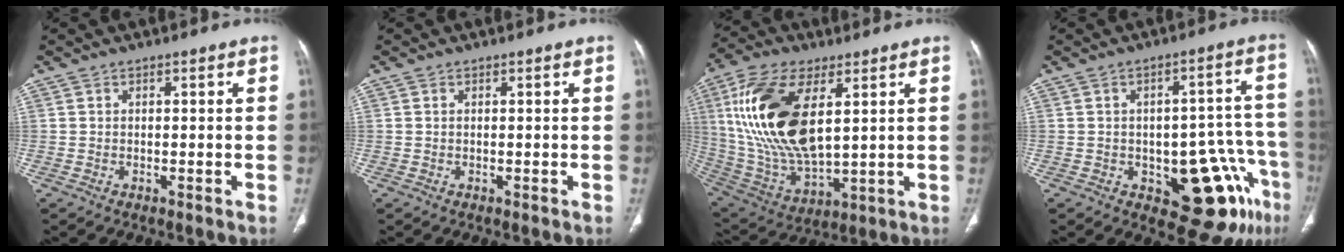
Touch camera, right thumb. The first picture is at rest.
{"total": 0.0}
{"total": 22.3, "force": [5.8, 10.8, 18.7], "torque": [-0.380, -0.025, 0.113]}
{"total": 15.1, "force": [-6.7, 6.3, 12.0], "torque": [-0.101, 0.045, -0.073]}